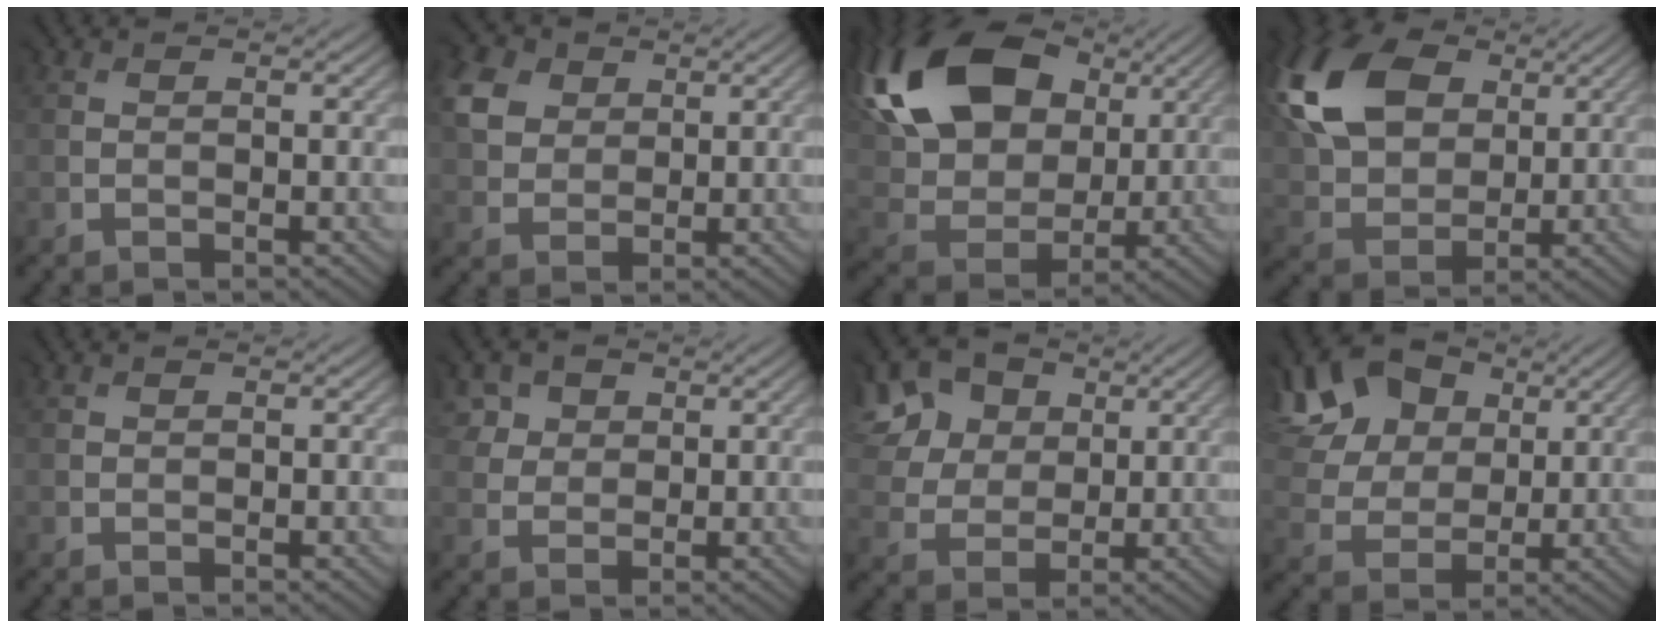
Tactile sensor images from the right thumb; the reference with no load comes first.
{"total": 5.7, "force": [3.0, 4.6, 1.5], "torque": [-0.066, 0.011, 0.055]}
{"total": 20.4, "force": [8.8, 13.9, 12.1], "torque": [-0.308, 0.053, 0.155]}
{"total": 15.3, "force": [6.2, 10.5, 9.2], "torque": [-0.239, 0.039, 0.114]}
{"total": 0.6, "force": [0.4, 0.4, 0.1], "torque": [0.002, 0.001, 0.008]}
{"total": 5.1, "force": [3.2, 3.9, 0.6], "torque": [-0.052, 0.002, 0.057]}
{"total": 8.7, "force": [4.5, 6.8, 3.2], "torque": [-0.115, 0.019, 0.077]}
{"total": 13.8, "force": [7.7, 9.4, 6.4], "torque": [-0.183, 0.045, 0.141]}